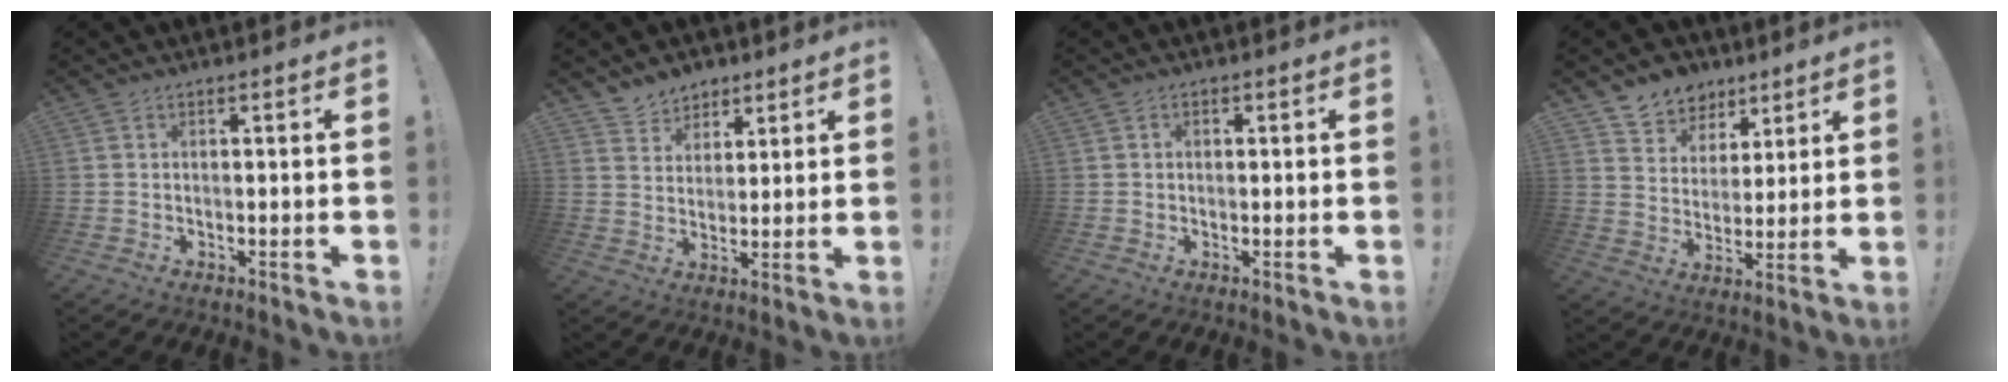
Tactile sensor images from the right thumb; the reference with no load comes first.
{"total": 6.8, "force": [5.2, 4.4, 0.2], "torque": [-0.002, -0.040, 0.102]}
{"total": 0.9, "force": [0.1, 0.8, 0.5], "torque": [-0.008, 0.004, 0.001]}
{"total": 8.5, "force": [5.7, 6.4, 0.8], "torque": [-0.011, -0.046, 0.114]}